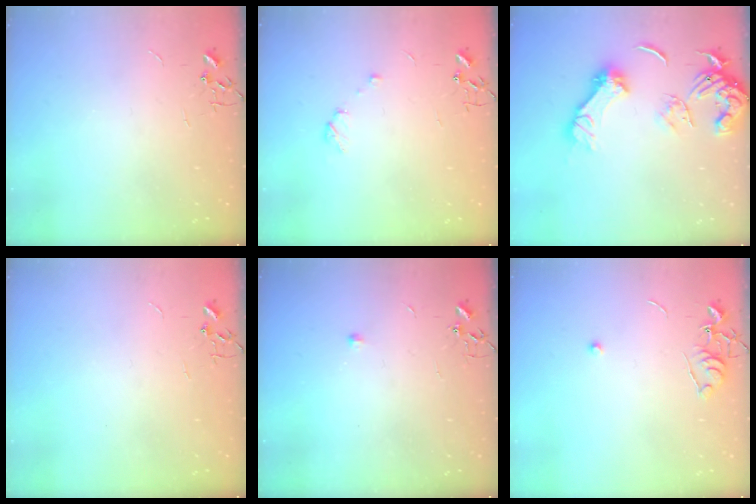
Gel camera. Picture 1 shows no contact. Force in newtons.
{"total": 5.5, "press": 5.4, "slide": 0.6}
{"total": 15.1, "press": 15.0, "slide": 1.6}
{"total": 0.0}
{"total": 5.0, "press": 5.0, "slide": 0.7}
{"total": 6.0, "press": 6.0, "slide": 0.7}